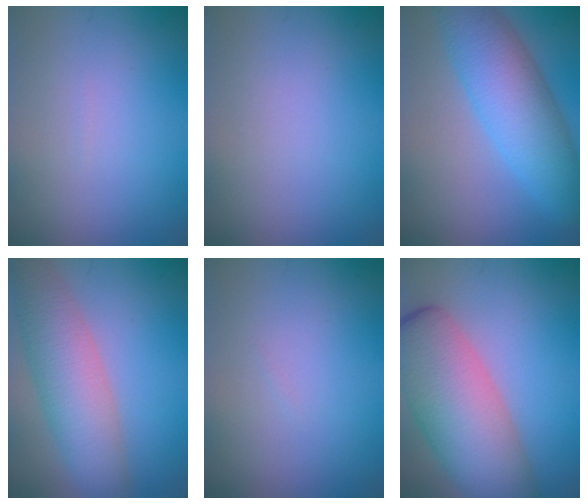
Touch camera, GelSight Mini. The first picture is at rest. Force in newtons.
{"total": 0.0}
{"total": 7.9, "press": 7.9, "slide": 0.1}
{"total": 7.0, "press": 7.0, "slide": 0.4}
{"total": 0.0}
{"total": 10.6, "press": 10.6, "slide": 0.4}